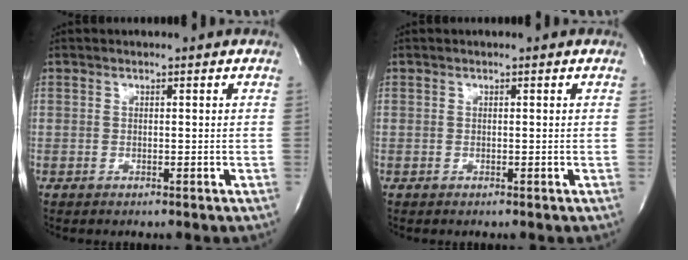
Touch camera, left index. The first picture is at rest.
{"total": 0.0}